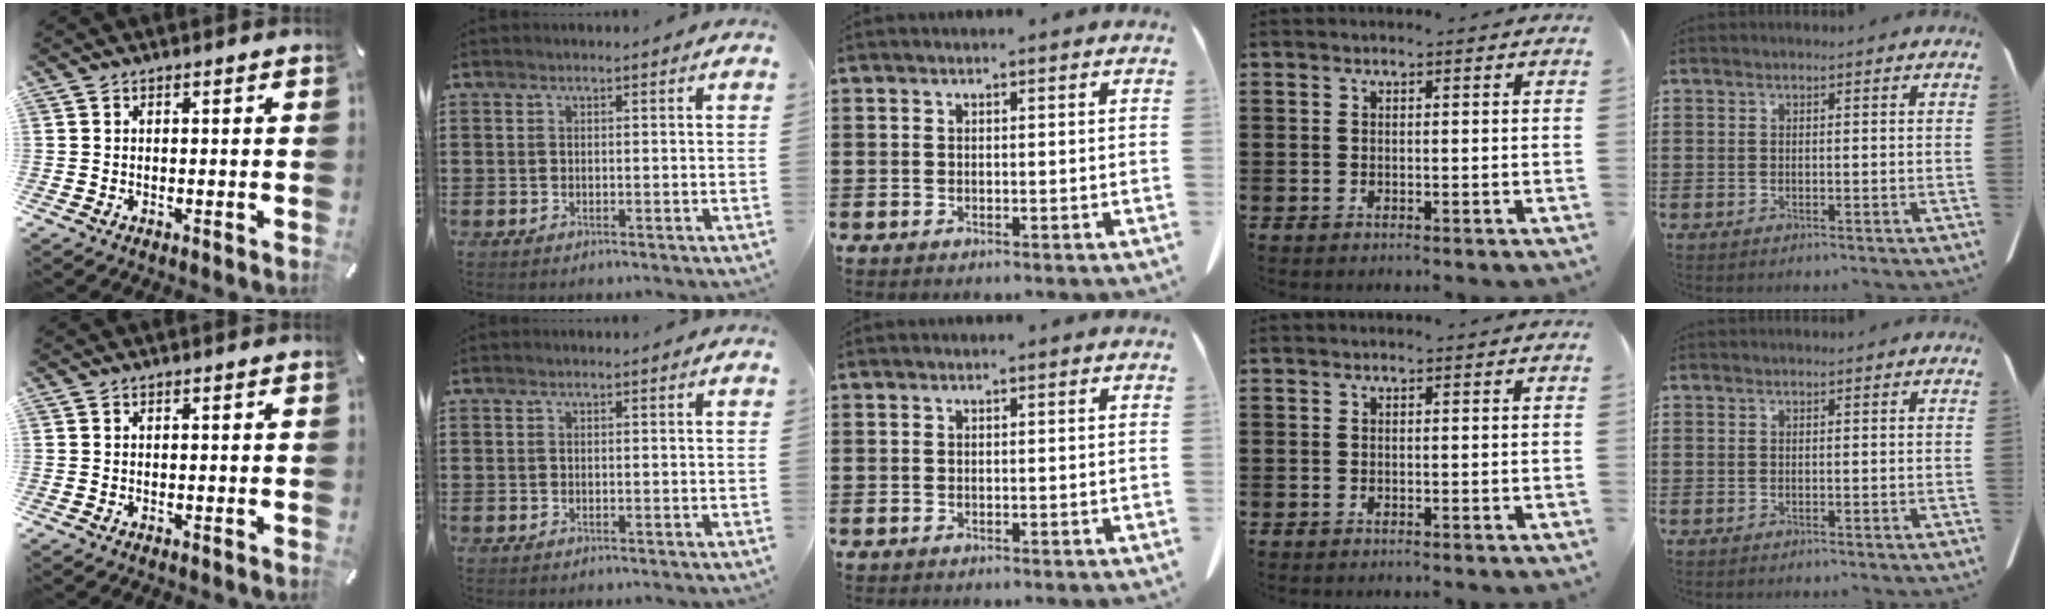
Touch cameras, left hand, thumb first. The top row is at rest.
{}